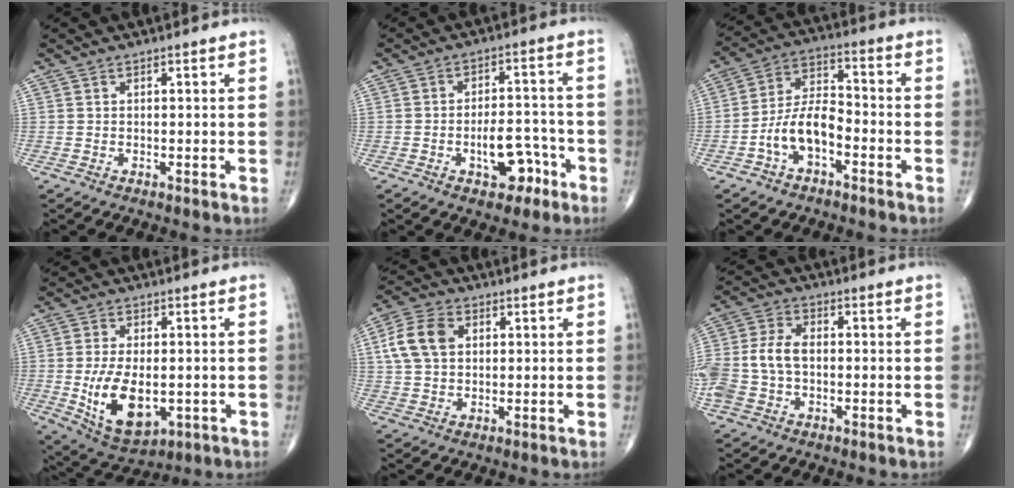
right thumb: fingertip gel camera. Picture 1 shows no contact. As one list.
[{"total": 8.2, "force": [-3.8, 4.4, 5.7], "torque": [-0.064, 0.040, -0.052]}, {"total": 9.7, "force": [-3.8, 5.2, 7.2], "torque": [-0.129, 0.044, -0.077]}, {"total": 12.8, "force": [-2.1, 7.0, 10.5], "torque": [-0.177, -0.011, -0.017]}, {"total": 9.0, "force": [2.0, 6.3, 6.1], "torque": [-0.117, 0.010, 0.036]}, {"total": 10.2, "force": [-1.0, 6.8, 7.6], "torque": [-0.174, 0.027, -0.023]}]